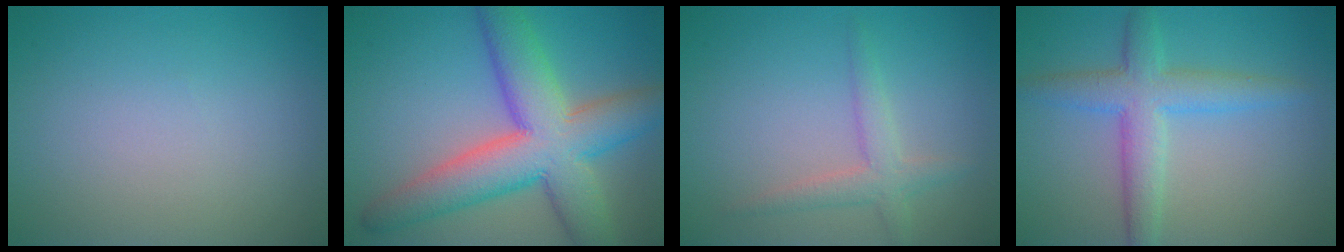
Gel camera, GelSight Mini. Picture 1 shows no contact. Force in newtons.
{"total": 10.2, "press": 10.2, "slide": 0.6}
{"total": 2.5, "press": 2.5, "slide": 0.1}
{"total": 4.5, "press": 4.5, "slide": 0.1}